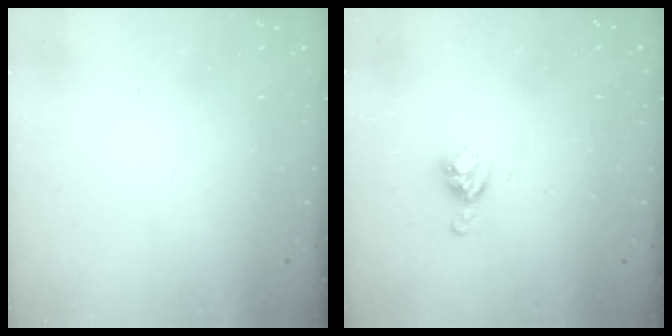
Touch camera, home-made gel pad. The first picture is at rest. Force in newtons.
{"total": 5.5, "press": 5.5, "slide": 0.1}